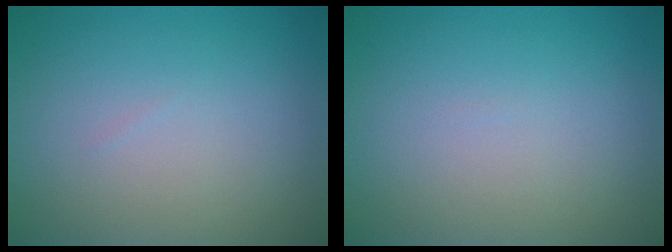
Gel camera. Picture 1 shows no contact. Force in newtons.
{"total": 0.0}